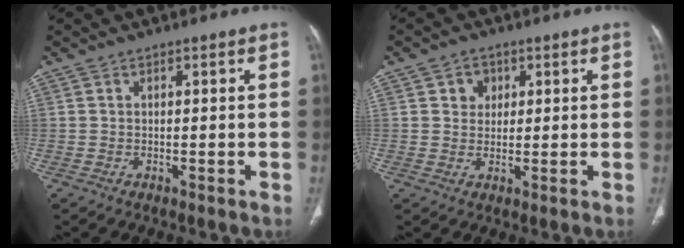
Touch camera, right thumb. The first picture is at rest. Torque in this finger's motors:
{"motor_torque": [-0.52, 0.28, -0.11, 0.13, 0.06]}